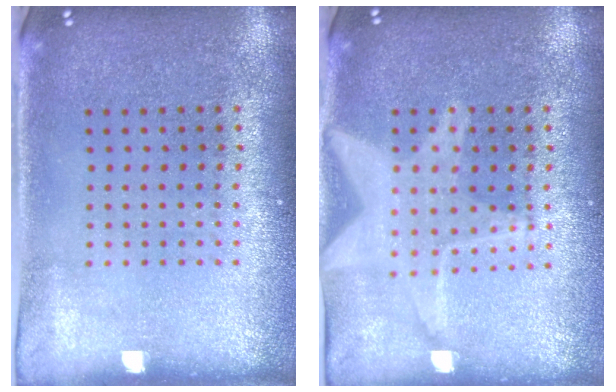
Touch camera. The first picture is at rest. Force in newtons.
{"total": 3.1, "press": 3.1, "slide": 0.4}